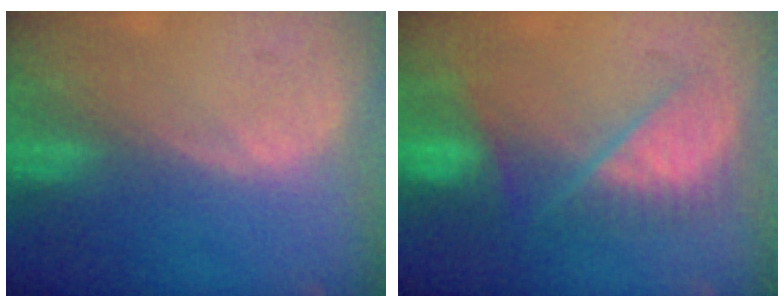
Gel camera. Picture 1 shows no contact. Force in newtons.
{"total": 7.2, "press": 7.2, "slide": 0.5}